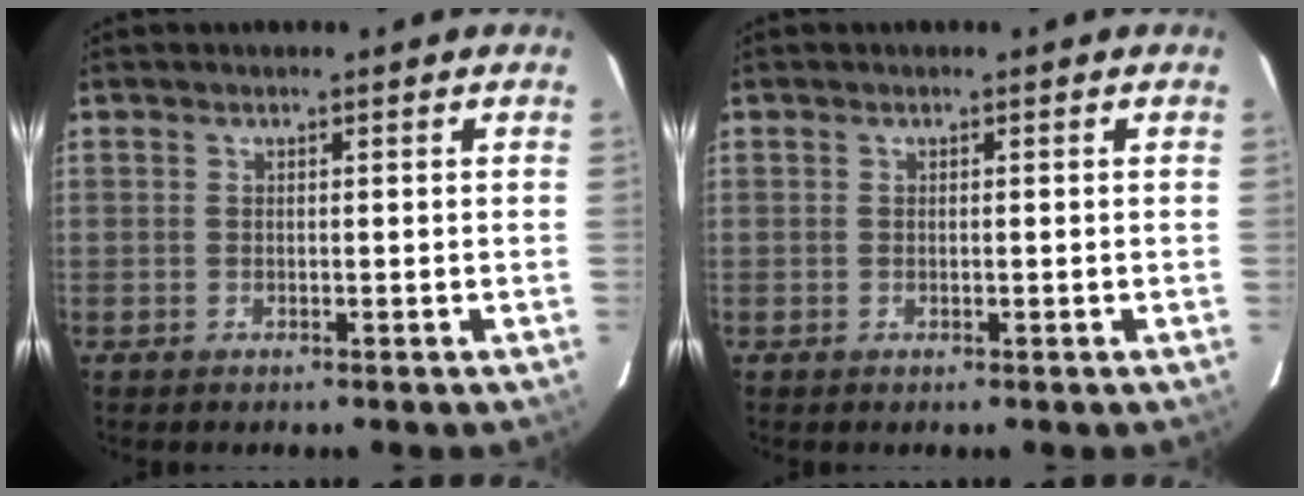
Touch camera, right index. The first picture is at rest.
{"total": 0.0}